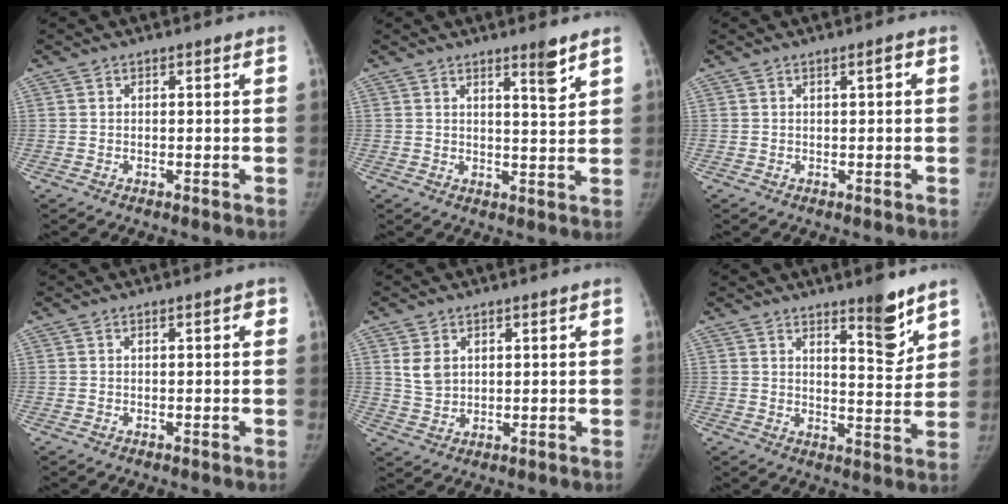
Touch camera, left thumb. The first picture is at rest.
{"total": 4.4, "force": [3.0, 0.4, 3.2], "torque": [-0.041, -0.027, 0.045]}
{"total": 1.3, "force": [0.4, 0.3, 1.2], "torque": [-0.018, 0.002, 0.005]}
{"total": 1.3, "force": [0.4, 0.4, 1.1], "torque": [-0.011, 0.003, 0.004]}
{"total": 4.5, "force": [1.7, 3.4, 2.4], "torque": [-0.034, -0.012, 0.042]}
{"total": 8.2, "force": [5.7, 2.2, 5.5], "torque": [-0.055, -0.046, 0.083]}